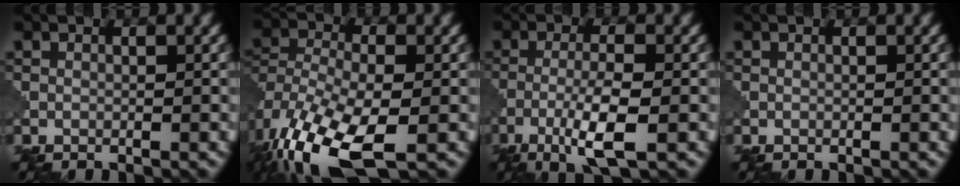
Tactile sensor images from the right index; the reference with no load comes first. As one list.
[{"total": 13.1, "force": [-7.0, 6.1, 9.2], "torque": [-0.217, -0.039, -0.123]}, {"total": 5.0, "force": [-2.1, 0.9, 4.4], "torque": [-0.084, 0.002, -0.043]}, {"total": 0.0}]